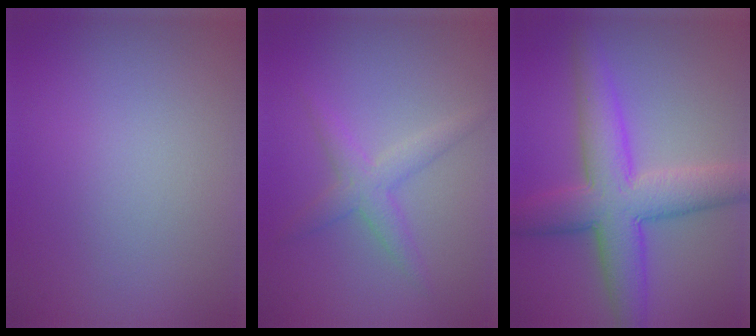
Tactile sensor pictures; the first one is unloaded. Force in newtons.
{"total": 2.5, "press": 2.5, "slide": 0.1}
{"total": 7.8, "press": 7.8, "slide": 0.2}